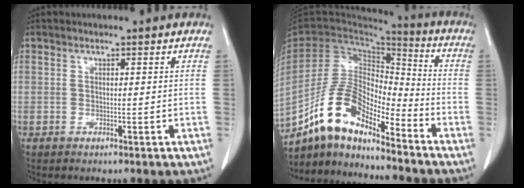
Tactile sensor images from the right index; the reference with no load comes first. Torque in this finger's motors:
{"motor_torque": [0.51, -0.57, -0.06, -0.06]}